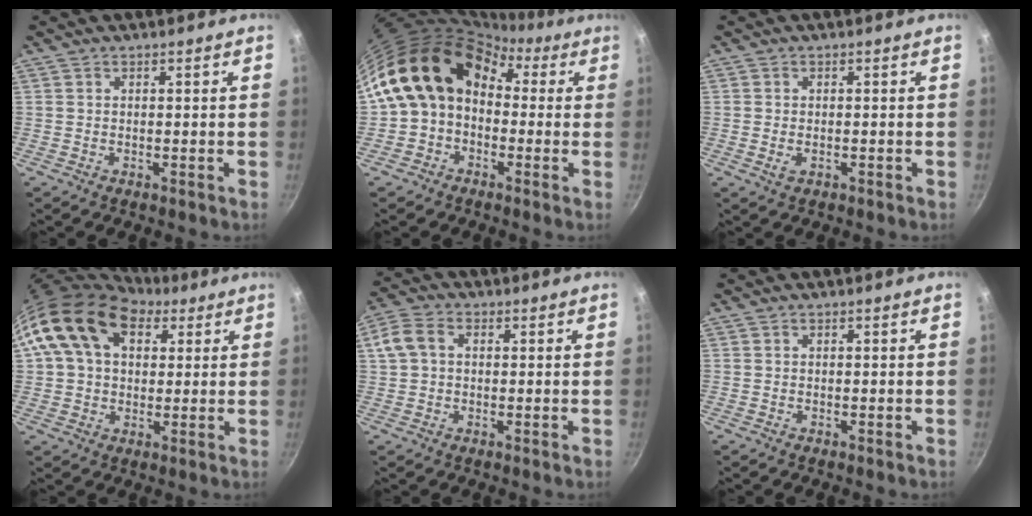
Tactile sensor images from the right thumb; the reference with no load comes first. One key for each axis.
{"total": 14.8, "fx": 1.0, "fy": 11.6, "fz": 9.2, "tx": -0.130, "ty": 0.049, "tz": -0.004}
{"total": 1.8, "fx": -0.5, "fy": 1.0, "fz": 1.4, "tx": -0.027, "ty": -0.002, "tz": -0.009}
{"total": 15.4, "fx": 6.8, "fy": 10.2, "fz": 9.4, "tx": -0.137, "ty": 0.004, "tz": 0.108}
{"total": 6.4, "fx": 1.1, "fy": 4.6, "fz": 4.3, "tx": -0.086, "ty": 0.015, "tz": 0.009}
{"total": 0.0}